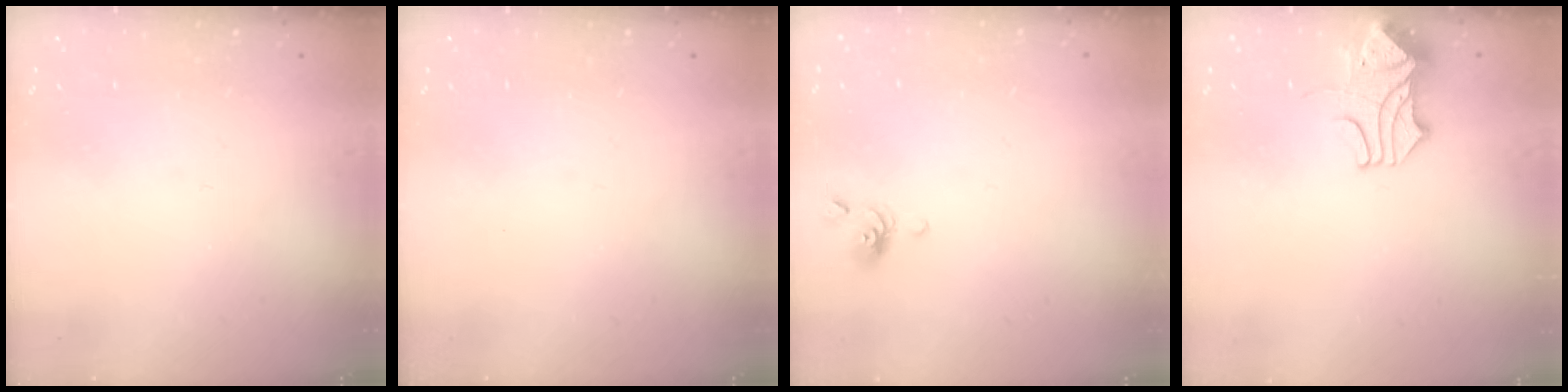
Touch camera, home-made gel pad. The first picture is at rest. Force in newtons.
{"total": 0.0}
{"total": 2.3, "press": 2.3, "slide": 0.6}
{"total": 2.2, "press": 2.0, "slide": 0.7}